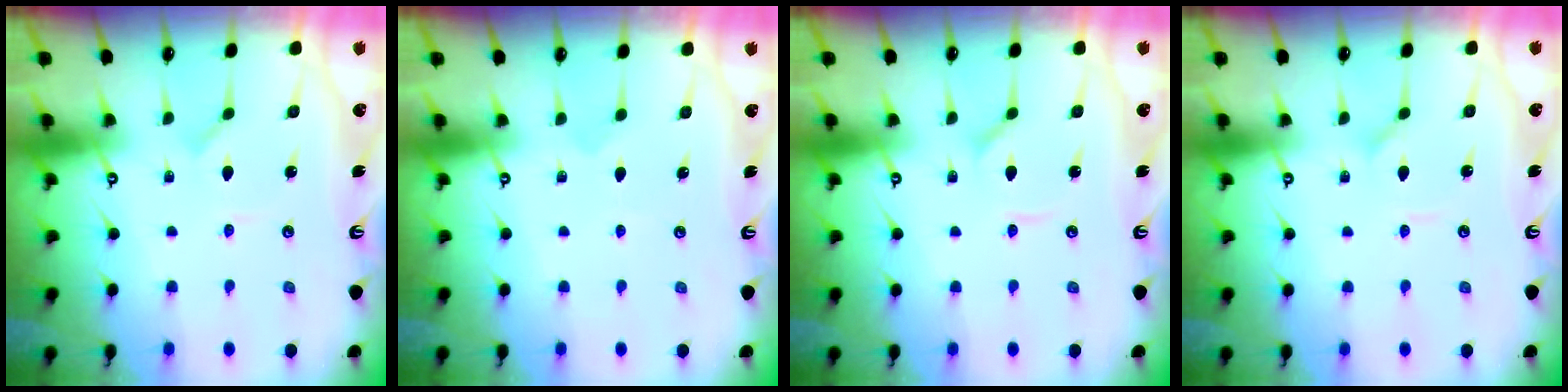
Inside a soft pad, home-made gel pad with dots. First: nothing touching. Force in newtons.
{"total": 1.3, "press": 1.3, "slide": 0.1}
{"total": 2.1, "press": 2.1, "slide": 0.2}
{"total": 1.5, "press": 1.5, "slide": 0.0}